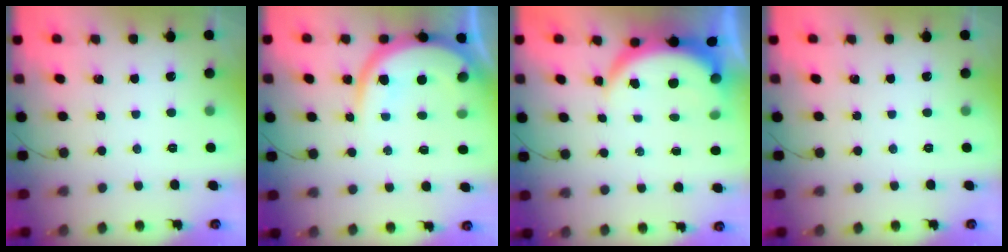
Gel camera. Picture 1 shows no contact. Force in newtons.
{"total": 11.0, "press": 10.9, "slide": 1.2}
{"total": 6.6, "press": 6.6, "slide": 0.9}
{"total": 0.0}